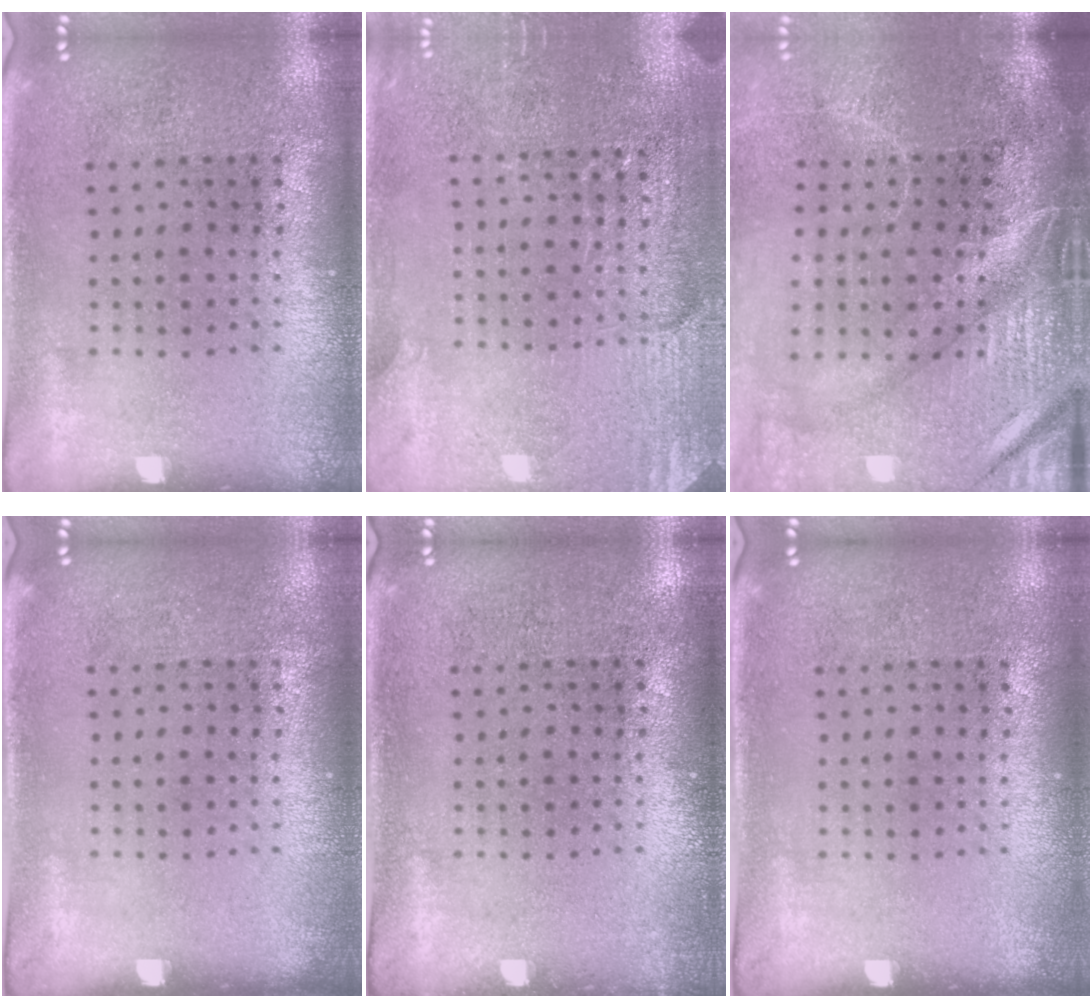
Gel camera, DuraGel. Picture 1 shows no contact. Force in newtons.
{"total": 2.9, "press": 2.9, "slide": 0.2}
{"total": 4.7, "press": 4.0, "slide": 2.5}
{"total": 0.0}
{"total": 0.6, "press": 0.6, "slide": 0.1}
{"total": 0.0}